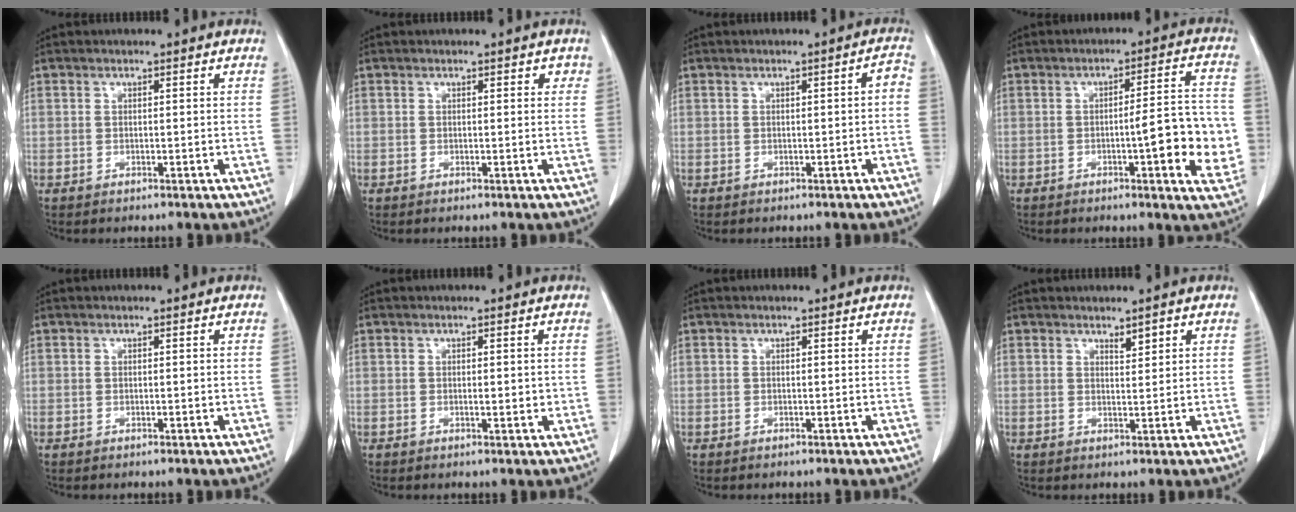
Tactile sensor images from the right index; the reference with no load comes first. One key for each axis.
{"total": 0.9, "fx": 0.5, "fy": 0.7, "fz": 0.4, "tx": 0.005, "ty": 0.004, "tz": 0.002}
{"total": 1.7, "fx": -0.4, "fy": 0.4, "fz": 1.6, "tx": -0.013, "ty": 0.005, "tz": -0.006}
{"total": 10.8, "fx": -2.1, "fy": 1.9, "fz": 10.4, "tx": -0.123, "ty": 0.016, "tz": -0.025}
{"total": 0.0}
{"total": 1.9, "fx": 0.3, "fy": 0.9, "fz": 1.6, "tx": -0.021, "ty": -0.004, "tz": 0.005}
{"total": 0.0}
{"total": 1.6, "fx": 1.1, "fy": 0.4, "fz": 1.0, "tx": -0.016, "ty": -0.004, "tz": 0.021}